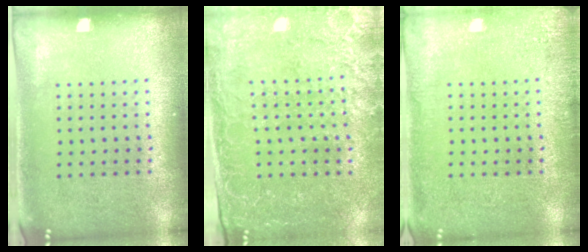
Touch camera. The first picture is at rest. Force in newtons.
{"total": 2.9, "press": 2.8, "slide": 0.8}
{"total": 2.3, "press": 2.2, "slide": 0.3}